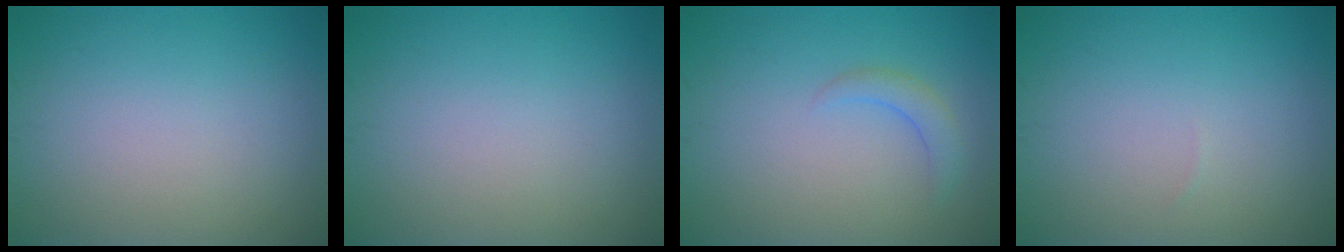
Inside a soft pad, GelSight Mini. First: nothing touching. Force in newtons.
{"total": 0.0}
{"total": 1.7, "press": 1.7, "slide": 0.3}
{"total": 0.0}